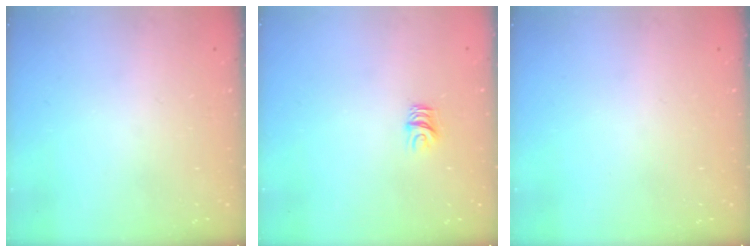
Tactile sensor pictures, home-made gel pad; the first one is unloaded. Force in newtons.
{"total": 4.7, "press": 4.7, "slide": 0.5}
{"total": 0.0}